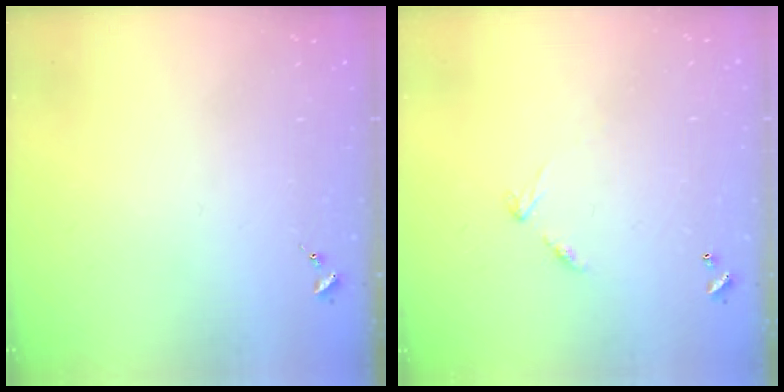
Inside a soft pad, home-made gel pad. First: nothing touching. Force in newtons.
{"total": 6.0, "press": 6.0, "slide": 0.5}